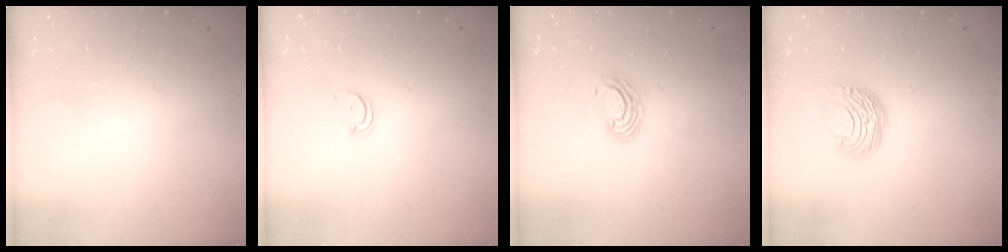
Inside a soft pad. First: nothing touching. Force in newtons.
{"total": 2.5, "press": 2.5, "slide": 0.2}
{"total": 5.3, "press": 5.3, "slide": 0.4}
{"total": 8.7, "press": 8.6, "slide": 0.6}